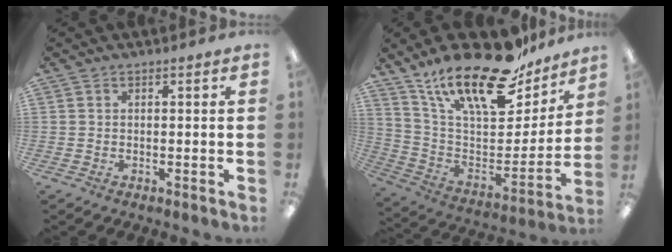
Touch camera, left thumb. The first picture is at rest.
{"total": 23.6, "force": [17.6, 8.8, 13.1], "torque": [-0.209, -0.115, 0.298]}